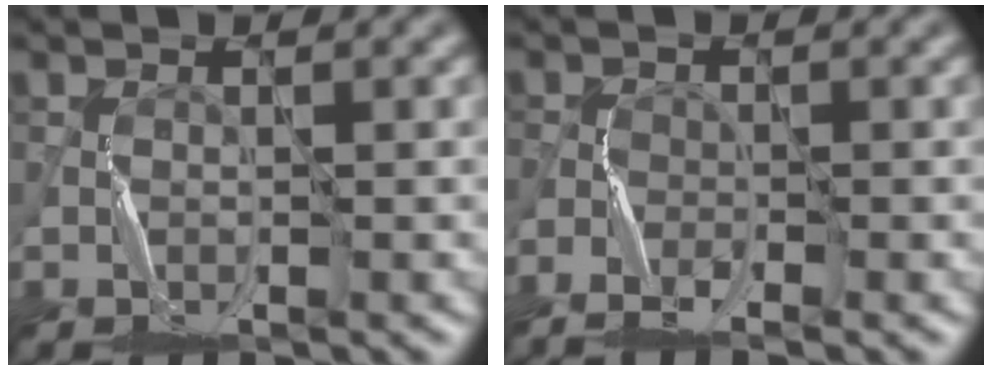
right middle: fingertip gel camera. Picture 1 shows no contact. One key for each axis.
{"total": 2.5, "fx": -2.2, "fy": 0.6, "fz": 1.1, "tx": -0.025, "ty": -0.012, "tz": -0.049}